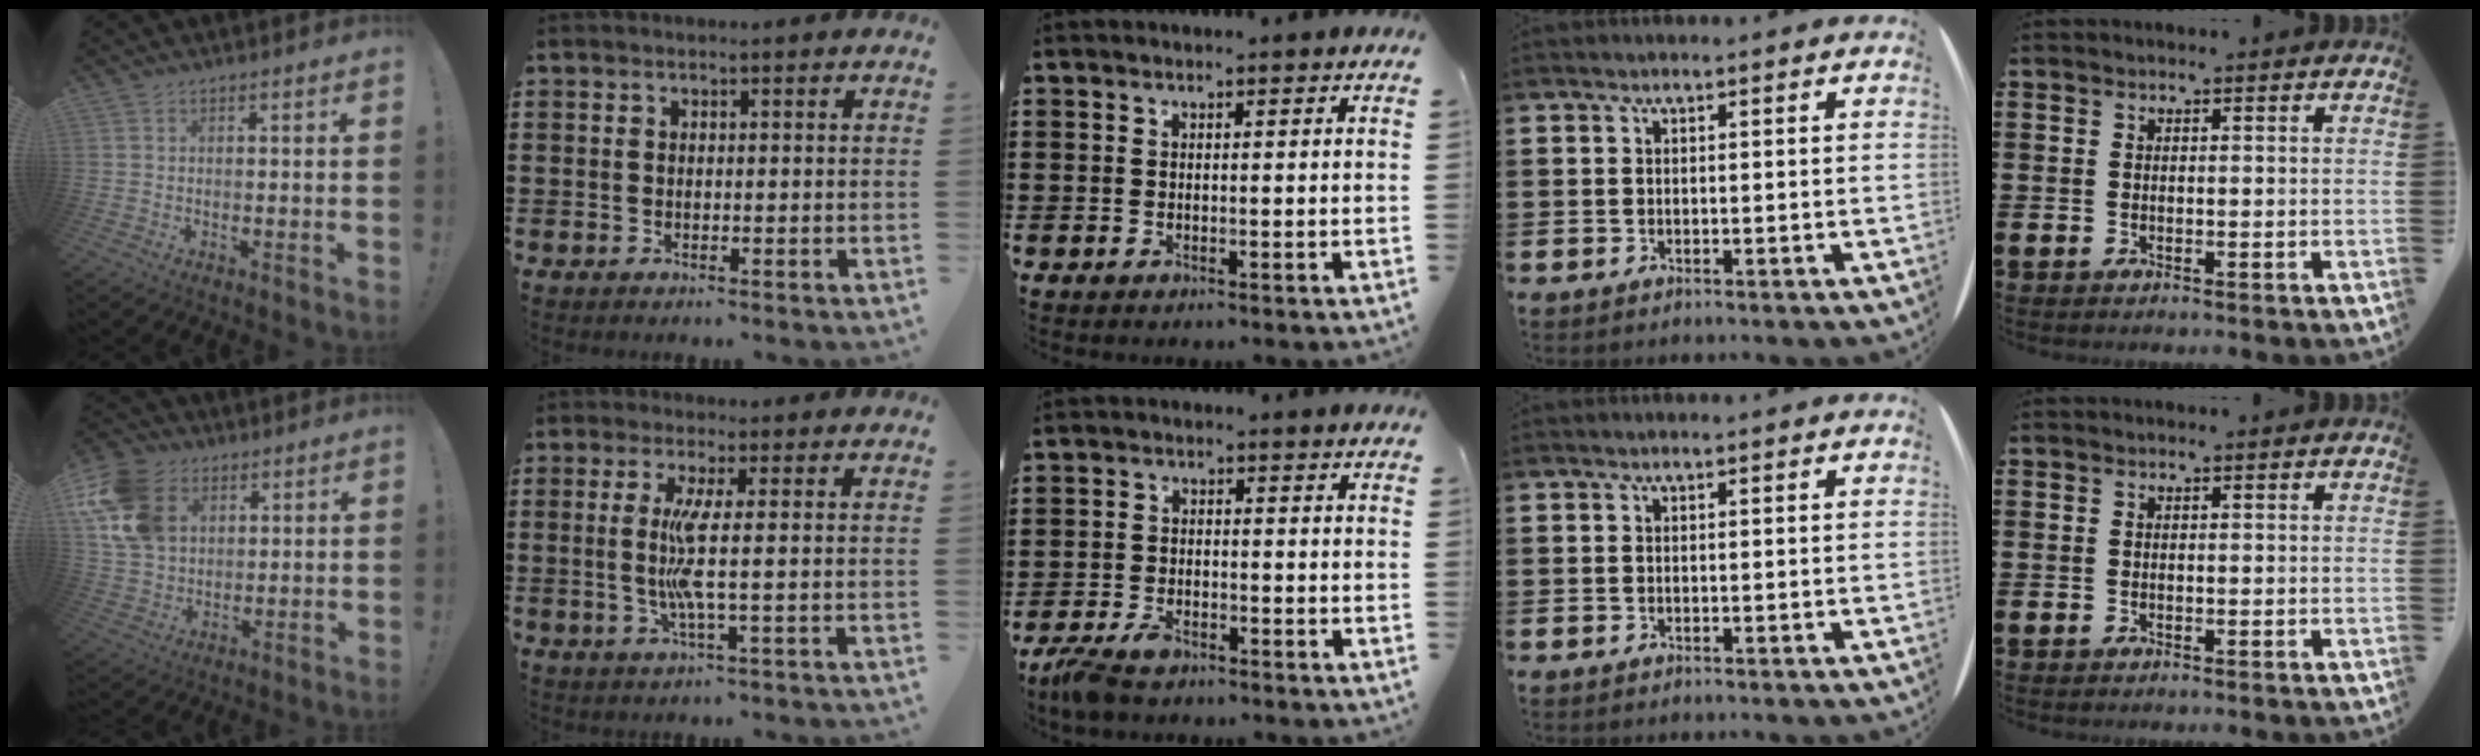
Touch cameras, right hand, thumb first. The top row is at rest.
{"thumb": {"total": 17.3, "force": [6.4, 13.0, 9.4], "torque": [-0.193, -0.016, 0.127]}, "index": {"total": 5.8, "force": [0.1, -0.3, 5.8], "torque": [-0.130, -0.020, -0.009]}, "middle": {"total": 3.6, "force": [-3.0, 1.3, 1.5], "torque": [-0.048, -0.001, -0.066]}}